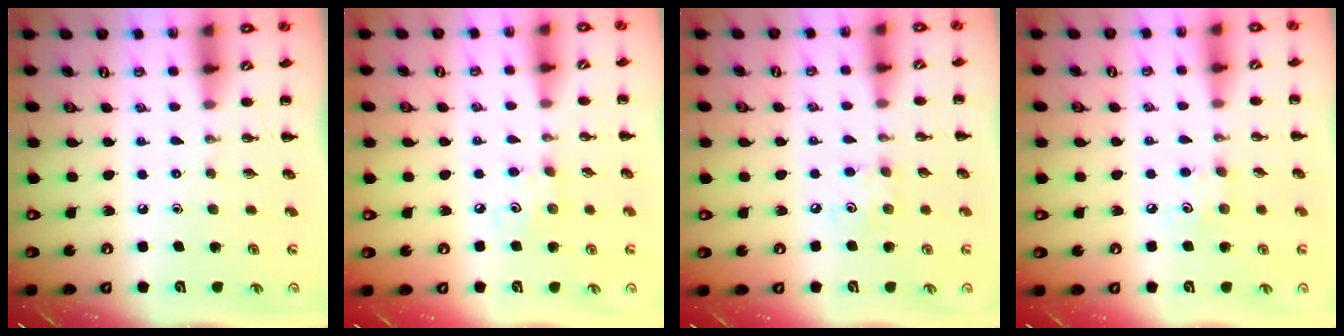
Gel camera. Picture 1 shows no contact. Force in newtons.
{"total": 4.2, "press": 4.1, "slide": 0.9}
{"total": 4.4, "press": 4.3, "slide": 1.0}
{"total": 5.0, "press": 4.8, "slide": 1.4}